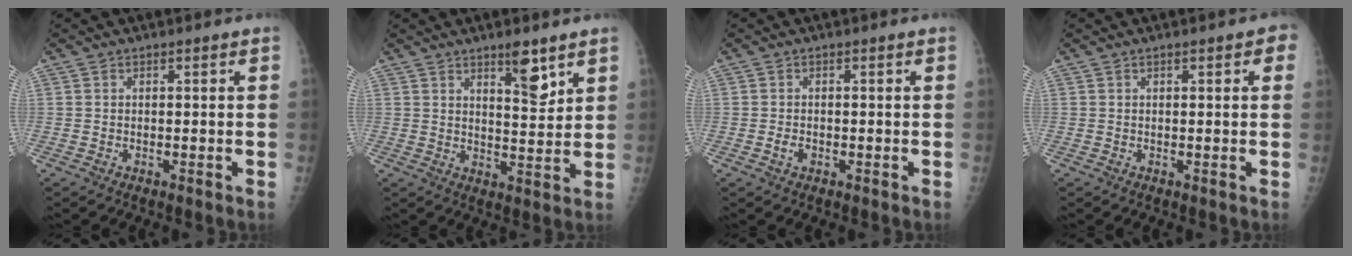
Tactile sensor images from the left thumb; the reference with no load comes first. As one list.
[{"total": 6.5, "force": [4.3, 1.8, 4.6], "torque": [-0.058, -0.034, 0.066]}, {"total": 1.2, "force": [-0.3, 0.8, 0.9], "torque": [-0.016, 0.000, -0.004]}, {"total": 2.7, "force": [1.3, 1.0, 2.1], "torque": [-0.014, 0.001, 0.012]}]